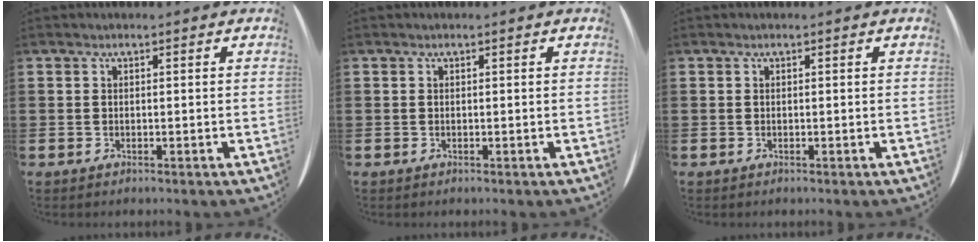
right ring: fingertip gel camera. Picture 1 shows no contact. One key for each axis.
{"total": 0.0}
{"total": 0.0}